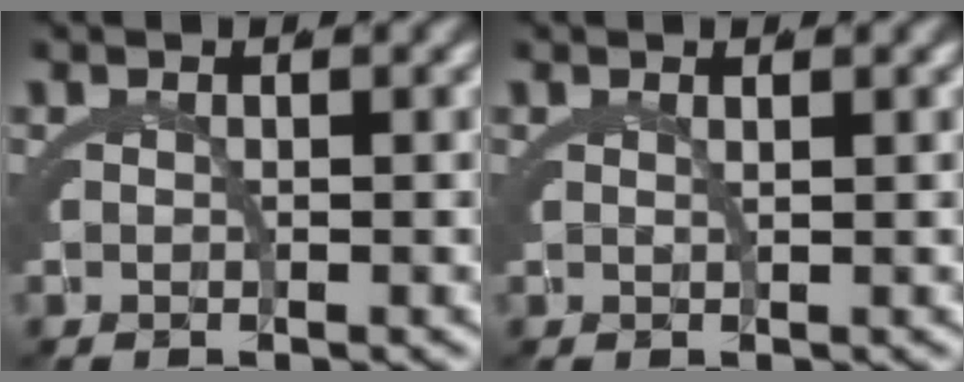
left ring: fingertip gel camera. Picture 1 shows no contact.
{"total": 0.7, "force": [0.5, -0.3, 0.3], "torque": [-0.013, -0.006, 0.015]}